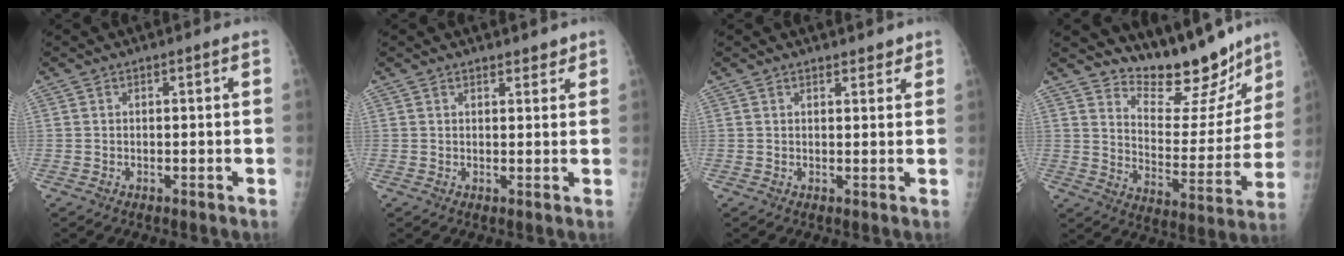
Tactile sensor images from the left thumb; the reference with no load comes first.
{"total": 2.2, "force": [1.9, 0.9, 0.7], "torque": [0.007, -0.010, 0.023]}
{"total": 2.2, "force": [1.8, 0.9, 0.7], "torque": [0.007, -0.010, 0.021]}
{"total": 16.6, "force": [14.5, 5.4, 5.8], "torque": [-0.035, -0.114, 0.213]}